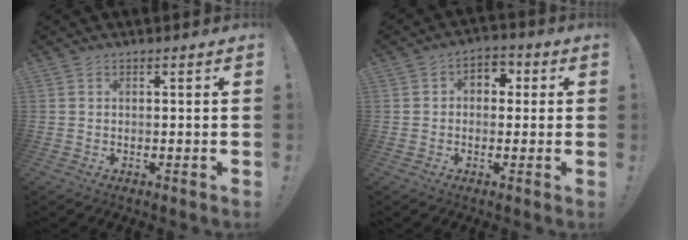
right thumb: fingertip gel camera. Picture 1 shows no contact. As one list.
[{"total": 4.9, "force": [-0.1, 4.1, 2.6], "torque": [-0.043, 0.018, -0.001]}]